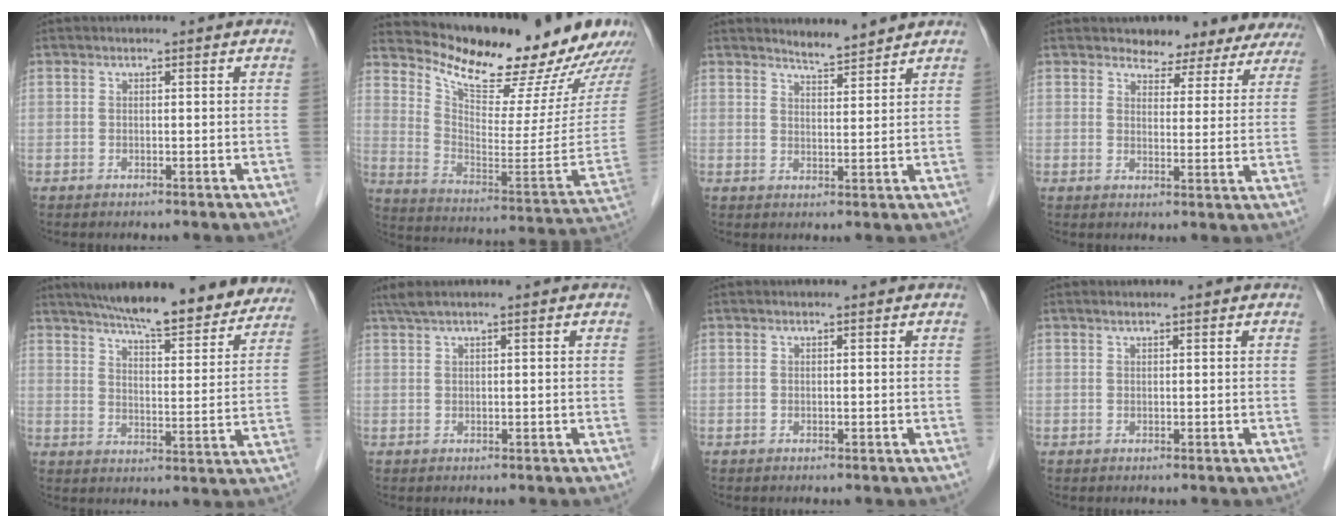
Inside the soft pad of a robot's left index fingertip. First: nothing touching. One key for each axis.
{"total": 25.3, "fx": 21.7, "fy": 5.3, "fz": 11.9, "tx": -0.188, "ty": -0.072, "tz": 0.299}
{"total": 3.6, "fx": 3.5, "fy": 0.1, "fz": 0.5, "tx": -0.017, "ty": 0.001, "tz": 0.059}
{"total": 10.7, "fx": 9.7, "fy": 4.0, "fz": 2.0, "tx": 0.004, "ty": -0.006, "tz": 0.093}
{"total": 20.4, "fx": 18.0, "fy": 3.3, "fz": 9.1, "tx": -0.130, "ty": -0.005, "tz": 0.233}
{"total": 1.9, "fx": 1.3, "fy": -0.2, "fz": 1.3, "tx": -0.035, "ty": 0.022, "tz": 0.032}
{"total": 0.0}
{"total": 0.5, "fx": 0.4, "fy": 0.0, "fz": 0.2, "tx": -0.013, "ty": 0.005, "tz": 0.012}